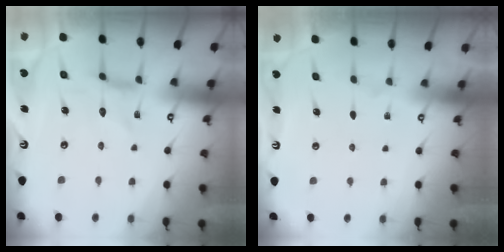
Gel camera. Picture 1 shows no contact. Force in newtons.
{"total": 0.0}